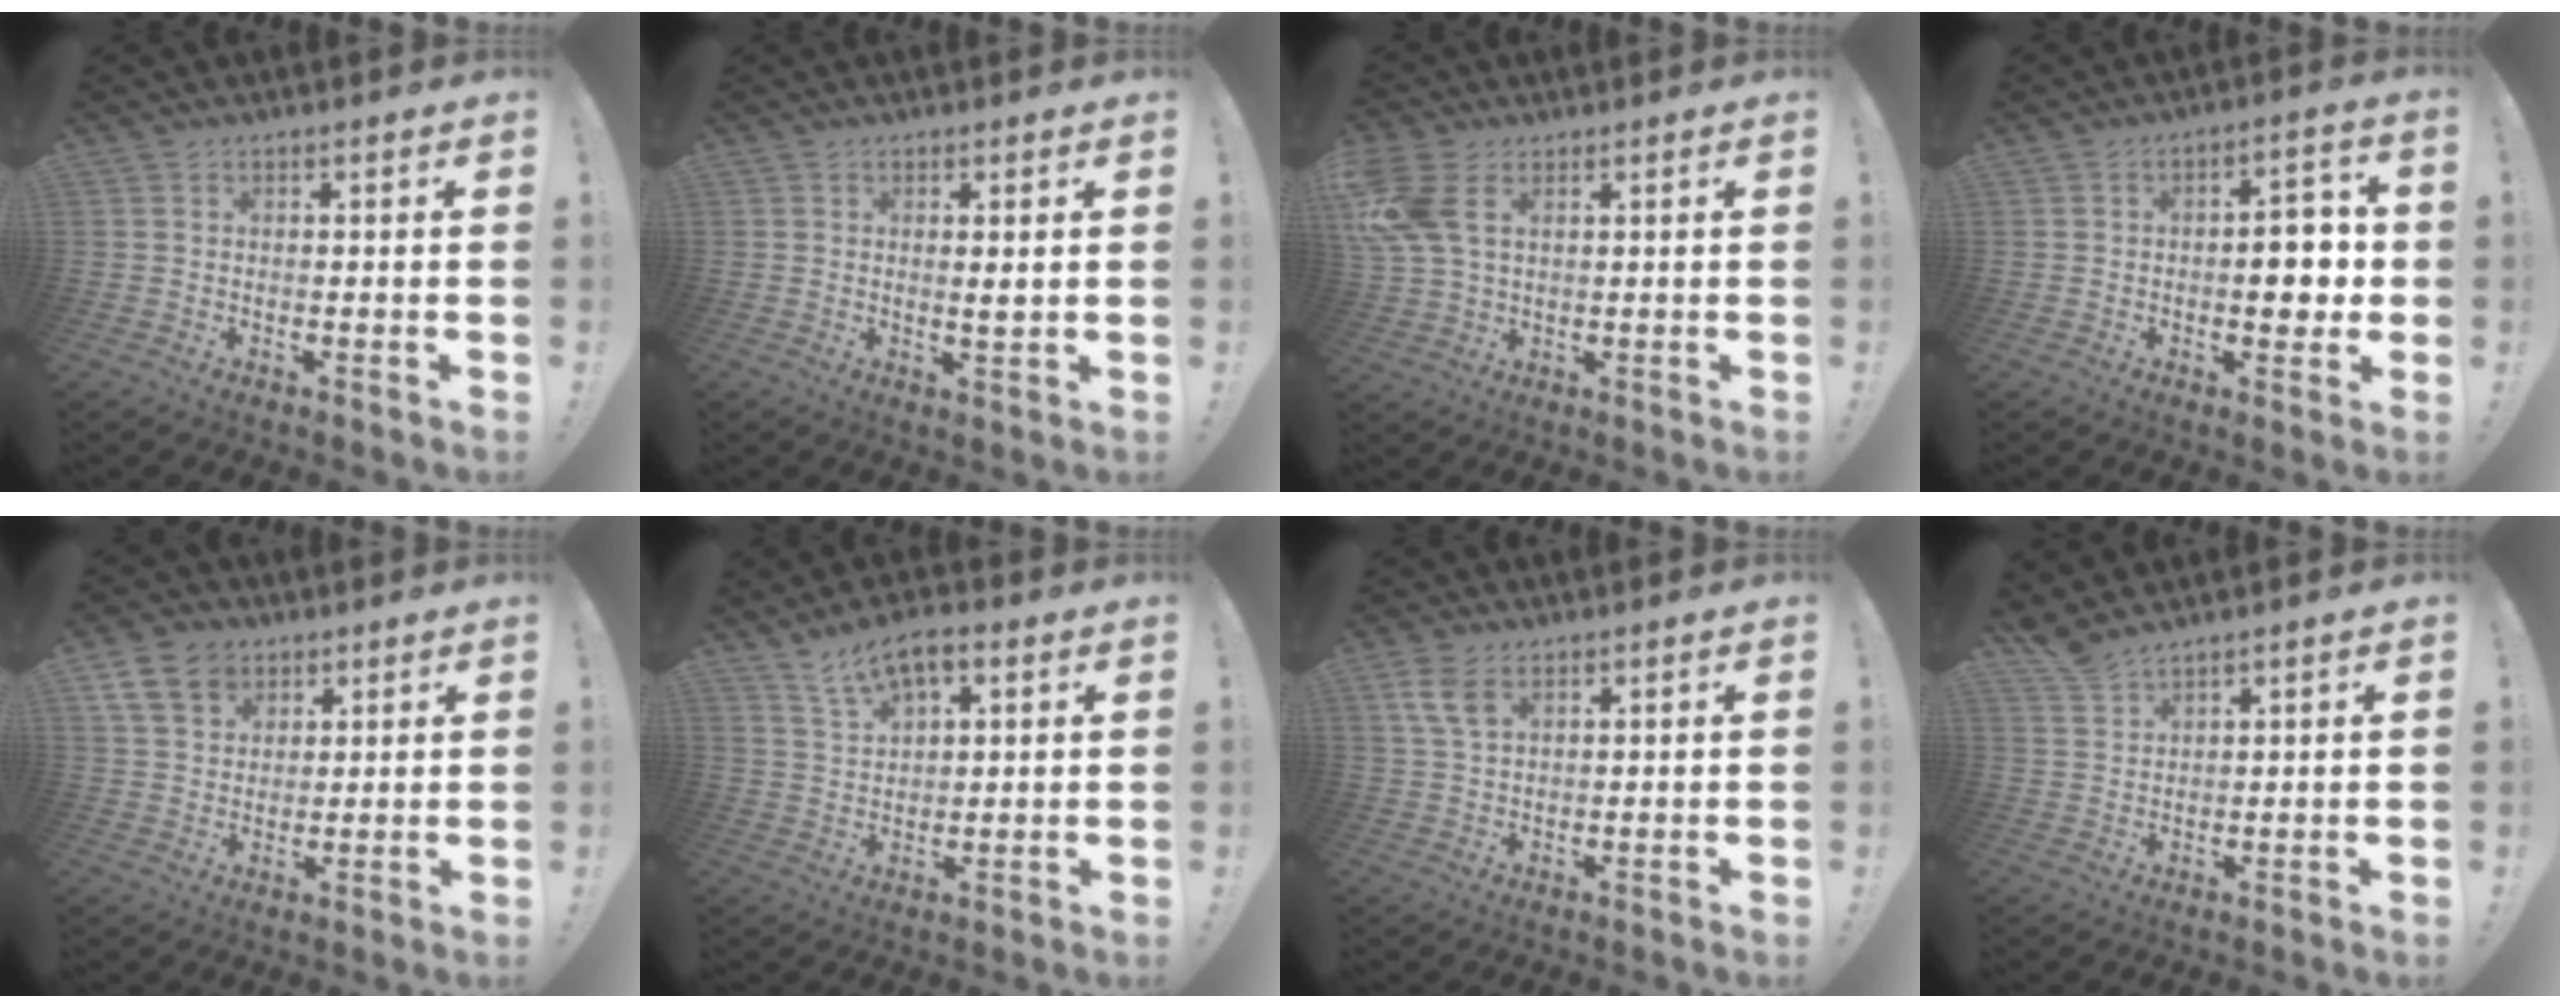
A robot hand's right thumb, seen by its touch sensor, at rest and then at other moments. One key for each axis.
{"total": 2.3, "fx": 0.9, "fy": 0.1, "fz": 2.1, "tx": -0.025, "ty": -0.013, "tz": 0.012}
{"total": 10.1, "fx": 3.3, "fy": 6.2, "fz": 7.2, "tx": -0.143, "ty": -0.006, "tz": 0.065}
{"total": 10.8, "fx": -0.6, "fy": 5.5, "fz": 9.3, "tx": -0.108, "ty": 0.005, "tz": -0.010}
{"total": 10.4, "fx": 5.6, "fy": 7.6, "fz": 4.4, "tx": -0.073, "ty": -0.020, "tz": 0.113}
{"total": 8.4, "fx": 4.9, "fy": 4.1, "fz": 5.4, "tx": -0.087, "ty": -0.013, "tz": 0.090}
{"total": 6.3, "fx": 3.4, "fy": 3.4, "fz": 4.0, "tx": -0.076, "ty": -0.012, "tz": 0.062}
{"total": 4.4, "fx": 4.0, "fy": 0.5, "fz": 1.6, "tx": -0.035, "ty": -0.025, "tz": 0.075}